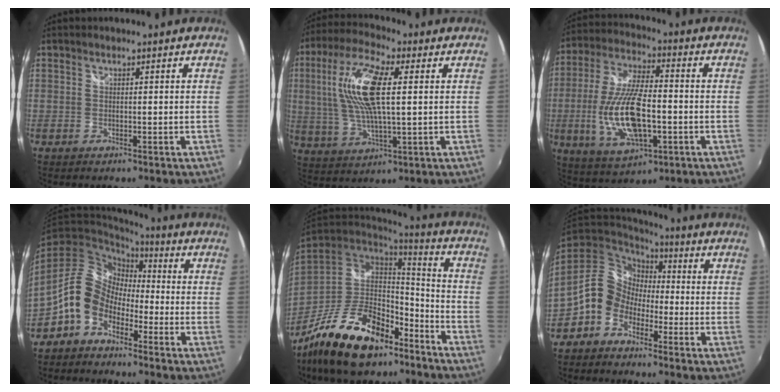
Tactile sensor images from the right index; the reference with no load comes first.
{"total": 15.2, "force": [2.9, 5.1, 14.0], "torque": [-0.276, 0.011, 0.056]}
{"total": 16.9, "force": [-3.6, 6.7, 15.1], "torque": [-0.315, -0.012, -0.057]}
{"total": 10.8, "force": [-5.5, 7.7, 5.2], "torque": [-0.105, 0.025, -0.114]}
{"total": 23.3, "force": [-15.4, 10.3, 14.0], "torque": [-0.271, -0.007, -0.246]}
{"total": 10.6, "force": [-4.7, 8.4, 4.5], "torque": [-0.094, 0.028, -0.106]}